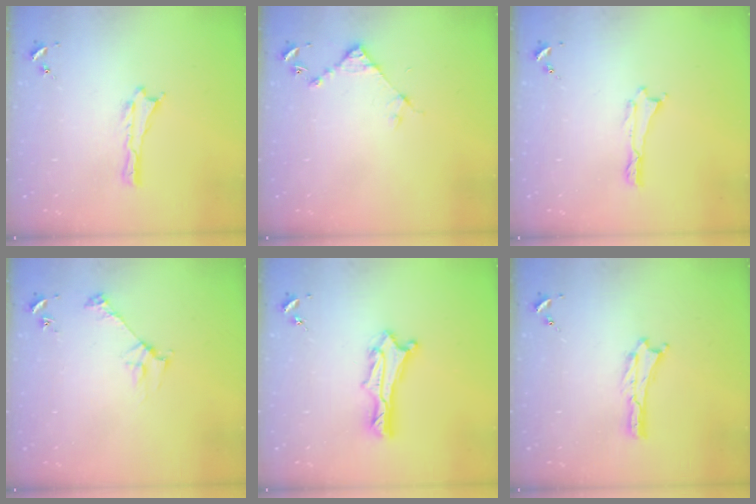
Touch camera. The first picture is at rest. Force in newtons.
{"total": 4.3, "press": 4.3, "slide": 0.4}
{"total": 0.0}
{"total": 2.8, "press": 2.8, "slide": 0.3}
{"total": 3.0, "press": 3.0, "slide": 0.2}
{"total": 0.0}